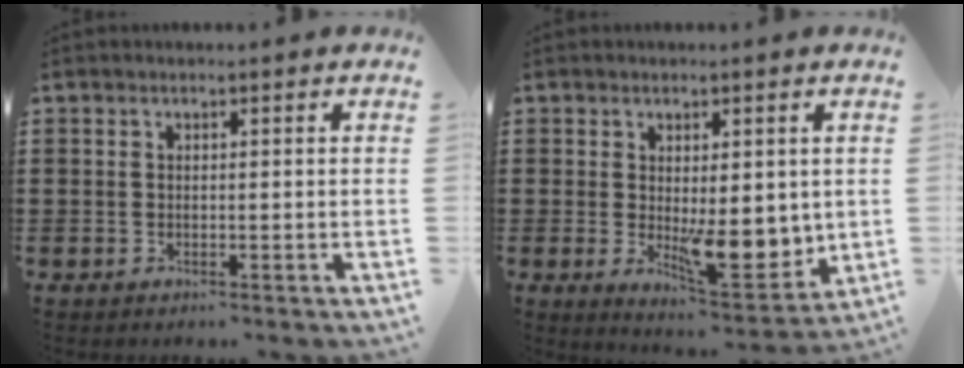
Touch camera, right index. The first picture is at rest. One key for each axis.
{"total": 7.1, "fx": -0.3, "fy": 3.2, "fz": 6.3, "tx": -0.085, "ty": -0.005, "tz": -0.002}